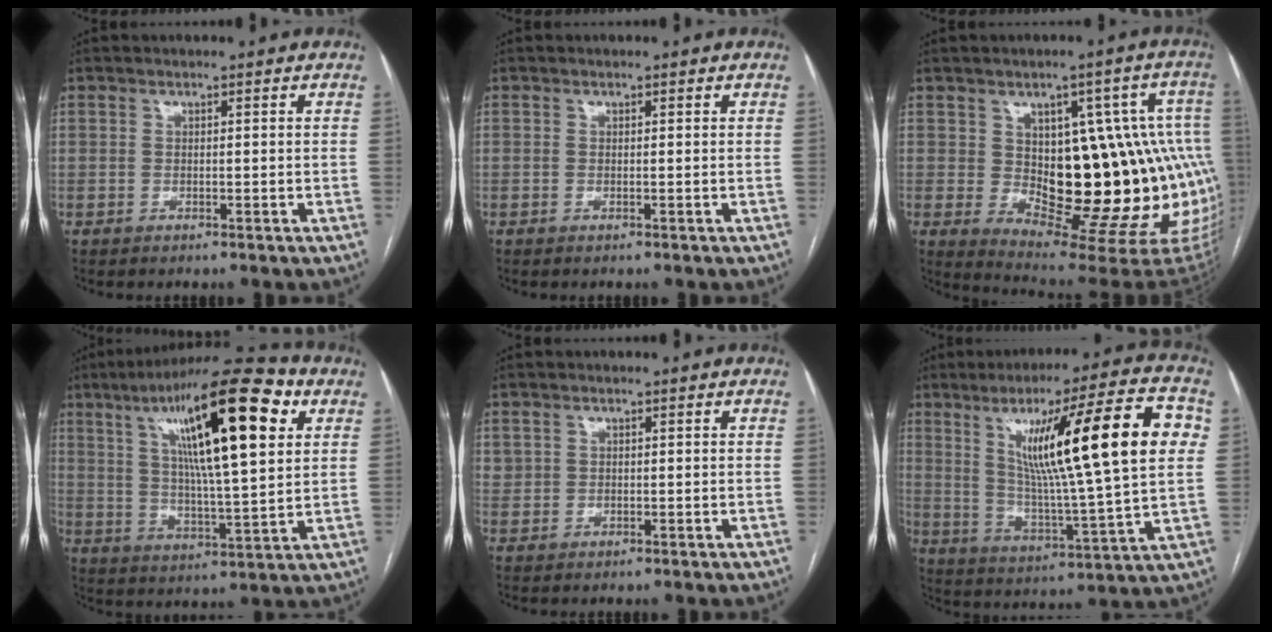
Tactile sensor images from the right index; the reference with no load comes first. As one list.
[{"total": 0.0}, {"total": 22.9, "force": [-1.1, 8.2, 21.3], "torque": [-0.182, 0.029, 0.012]}, {"total": 21.0, "force": [8.4, 3.5, 18.9], "torque": [-0.314, 0.028, 0.130]}, {"total": 1.4, "force": [0.6, 1.3, 0.2], "torque": [0.009, 0.008, 0.009]}, {"total": 22.8, "force": [6.2, 0.9, 21.9], "torque": [-0.338, 0.008, 0.088]}]